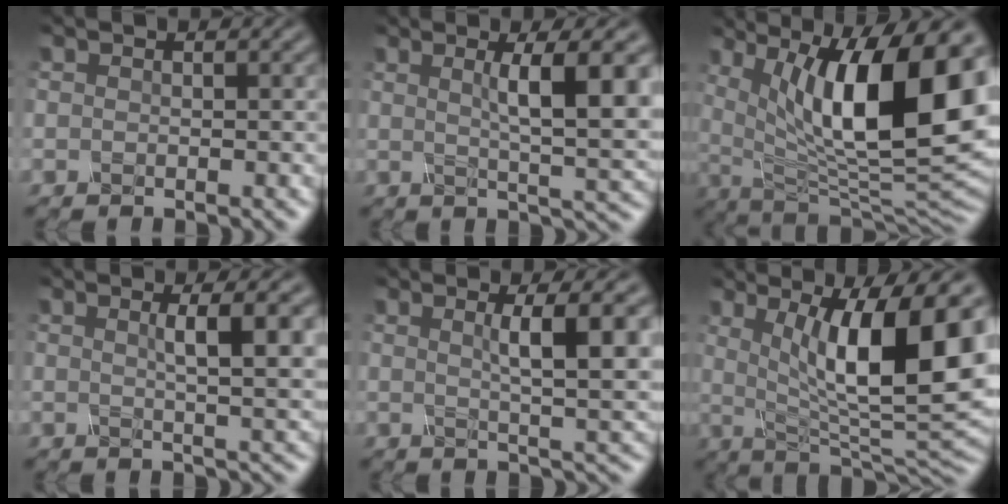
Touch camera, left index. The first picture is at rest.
{"total": 7.4, "force": [1.9, 1.6, 7.0], "torque": [-0.092, 0.000, 0.030]}
{"total": 15.3, "force": [4.3, 5.3, 13.8], "torque": [-0.201, -0.009, 0.069]}
{"total": 5.3, "force": [1.3, 1.3, 4.9], "torque": [-0.061, 0.005, 0.017]}
{"total": 6.6, "force": [1.6, 1.5, 6.2], "torque": [-0.079, 0.003, 0.025]}
{"total": 12.8, "force": [2.4, 3.4, 12.1], "torque": [-0.170, -0.005, 0.043]}